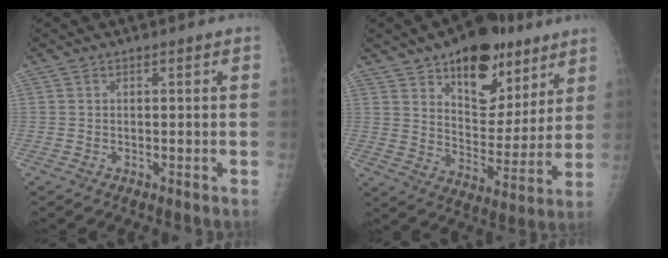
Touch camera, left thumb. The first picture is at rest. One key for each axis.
{"total": 18.3, "fx": 11.0, "fy": 10.0, "fz": 10.6, "tx": -0.096, "ty": -0.060, "tz": 0.172}